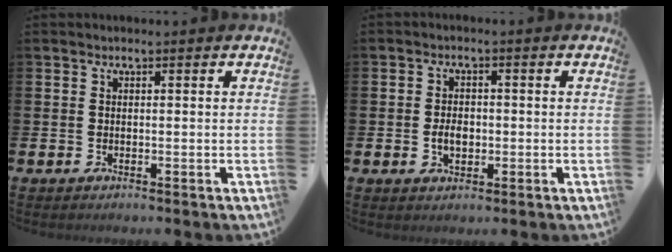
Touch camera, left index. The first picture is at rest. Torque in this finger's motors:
{"motor_torque": [0.31, 0.18, 0.07, 0.06]}